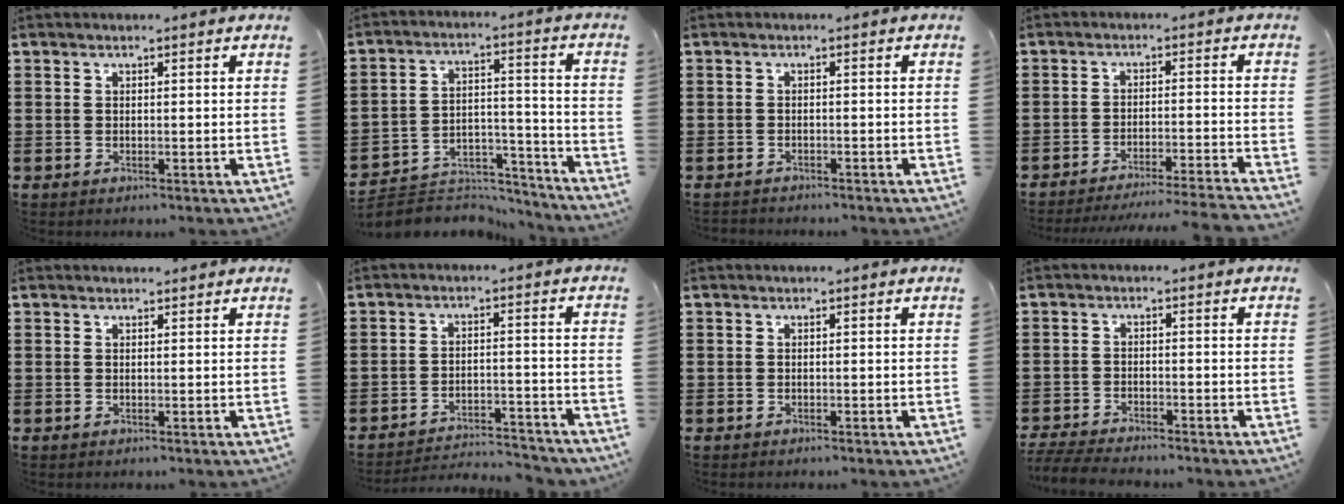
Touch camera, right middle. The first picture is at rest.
{"total": 5.3, "force": [-4.9, 2.0, 0.5], "torque": [-0.011, 0.012, -0.097]}
{"total": 1.0, "force": [-1.0, 0.0, -0.1], "torque": [-0.002, 0.000, -0.021]}
{"total": 4.0, "force": [-3.8, -0.5, 1.1], "torque": [-0.020, -0.009, -0.077]}
{"total": 0.6, "force": [0.6, -0.1, 0.0], "torque": [0.004, -0.005, 0.011]}
{"total": 3.9, "force": [-3.8, 0.3, 0.8], "torque": [-0.027, -0.002, -0.082]}
{"total": 0.0}
{"total": 4.0, "force": [-3.9, 0.3, 1.0], "torque": [-0.031, -0.009, -0.083]}